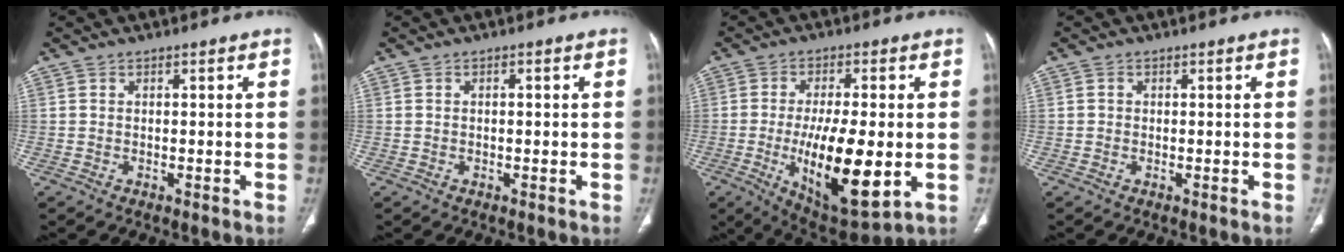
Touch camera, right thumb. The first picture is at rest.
{"total": 0.9, "force": [0.1, 0.4, 0.8], "torque": [-0.017, 0.004, 0.003]}
{"total": 17.2, "force": [-3.2, 5.9, 15.8], "torque": [-0.262, -0.022, -0.038]}
{"total": 0.6, "force": [-0.1, 0.6, 0.1], "torque": [0.001, 0.003, -0.002]}